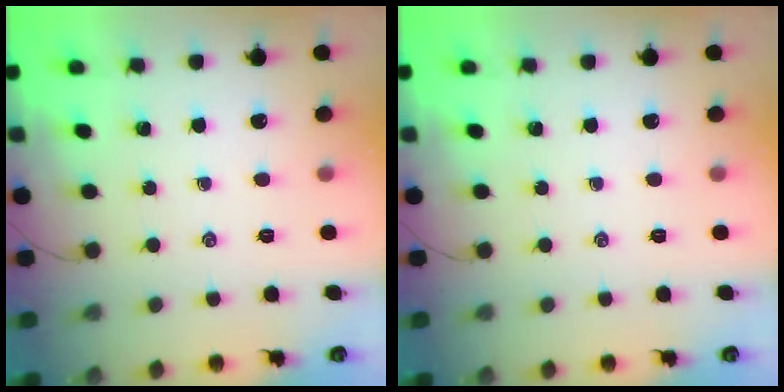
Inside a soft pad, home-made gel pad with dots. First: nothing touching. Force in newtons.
{"total": 0.0}